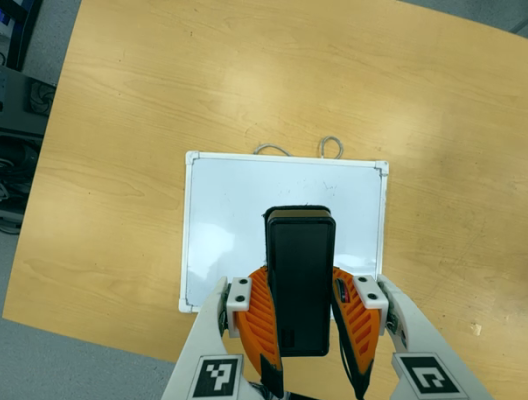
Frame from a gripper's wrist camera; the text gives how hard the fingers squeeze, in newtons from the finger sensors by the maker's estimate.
{"total": 10.1, "left": 8.5, "right": 11.7}